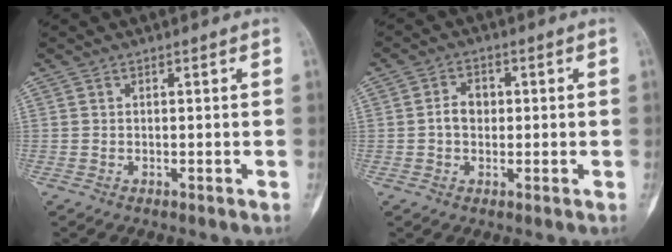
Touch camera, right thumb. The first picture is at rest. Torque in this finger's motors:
{"motor_torque": [0.78, 0.62, 0.32, -0.06, -0.04]}